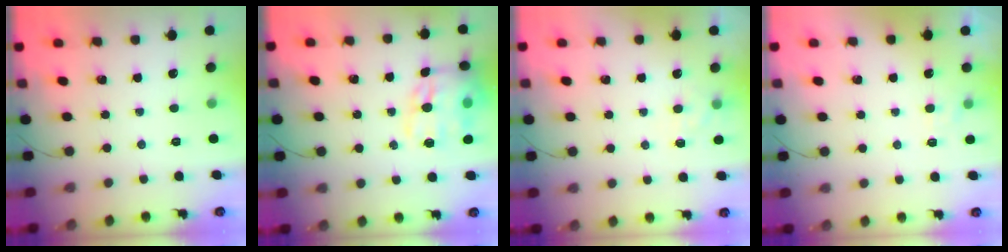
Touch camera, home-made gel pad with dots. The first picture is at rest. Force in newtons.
{"total": 16.4, "press": 16.2, "slide": 2.6}
{"total": 6.8, "press": 6.6, "slide": 1.5}
{"total": 2.1, "press": 1.6, "slide": 1.3}